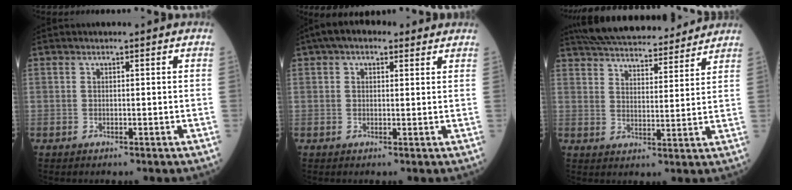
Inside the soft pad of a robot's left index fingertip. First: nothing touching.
{"total": 5.3, "force": [3.4, 2.7, 3.0], "torque": [-0.049, 0.038, 0.051]}
{"total": 18.9, "force": [17.2, 3.9, 6.9], "torque": [-0.119, 0.032, 0.253]}